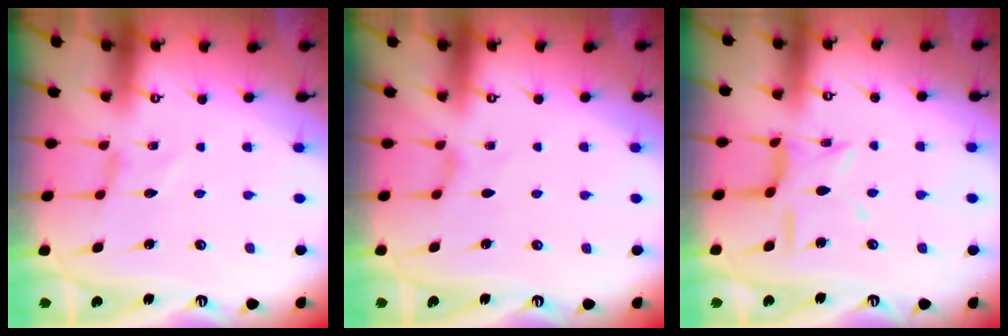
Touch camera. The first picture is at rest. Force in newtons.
{"total": 0.9, "press": 0.9, "slide": 0.2}
{"total": 9.2, "press": 9.2, "slide": 0.6}